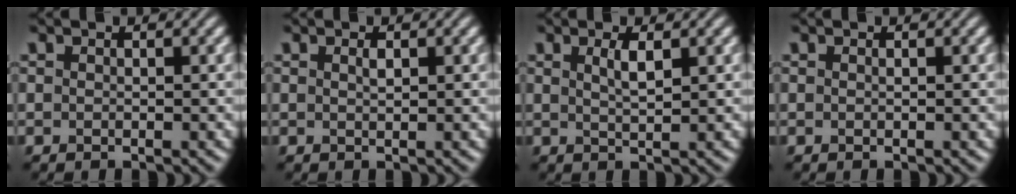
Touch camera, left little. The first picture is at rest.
{"total": 0.7, "force": [0.3, 0.2, 0.6], "torque": [-0.012, 0.002, 0.007]}
{"total": 1.9, "force": [0.8, 0.5, 1.6], "torque": [-0.029, 0.001, 0.014]}
{"total": 0.0}